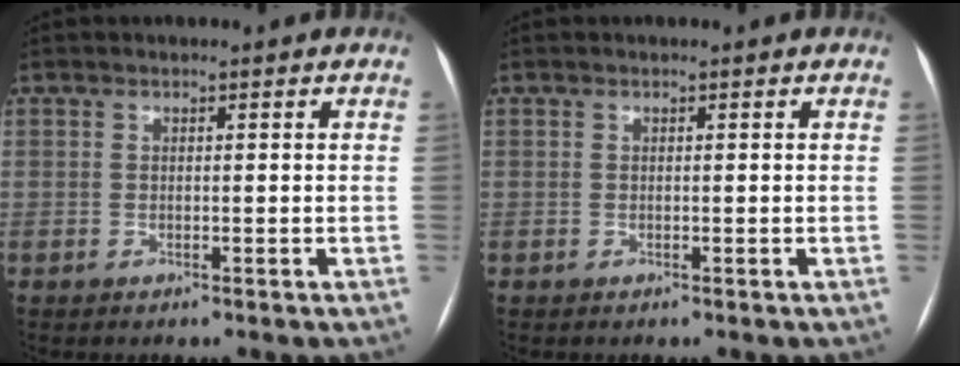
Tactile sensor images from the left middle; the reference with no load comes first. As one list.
[{"total": 0.0}]